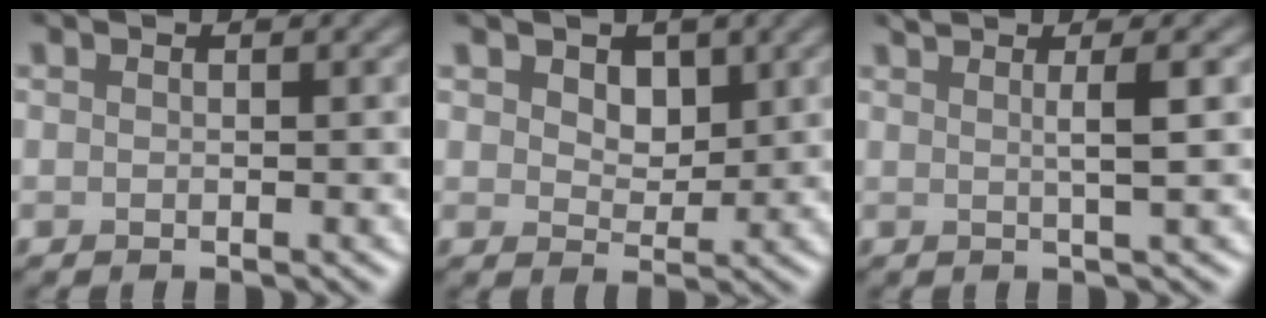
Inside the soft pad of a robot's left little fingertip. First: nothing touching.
{"total": 2.5, "force": [1.2, 1.8, 1.3], "torque": [-0.030, -0.007, 0.012]}
{"total": 2.9, "force": [0.9, 0.7, 2.7], "torque": [-0.039, 0.010, 0.003]}